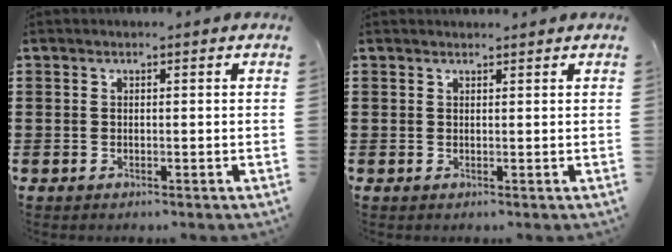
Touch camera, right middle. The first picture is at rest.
{"total": 0.8, "force": [0.8, 0.1, 0.0], "torque": [0.006, -0.004, 0.014]}